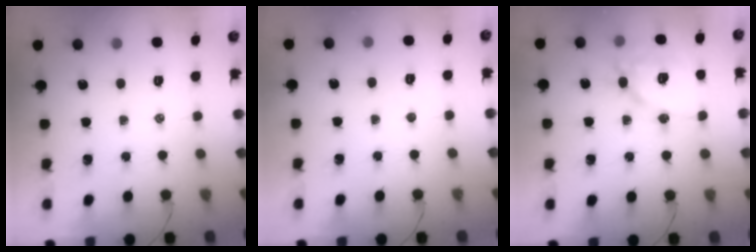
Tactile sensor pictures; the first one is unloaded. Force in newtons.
{"total": 1.8, "press": 1.7, "slide": 0.5}
{"total": 12.2, "press": 12.1, "slide": 1.4}